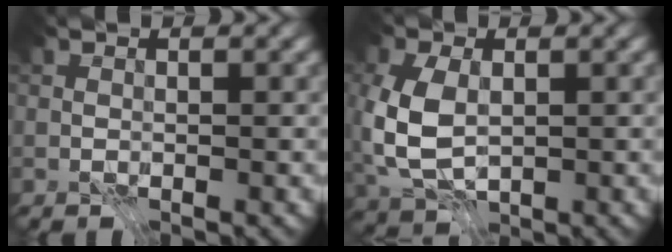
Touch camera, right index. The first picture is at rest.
{"total": 6.8, "force": [-0.2, 4.5, 5.1], "torque": [-0.135, -0.002, -0.001]}